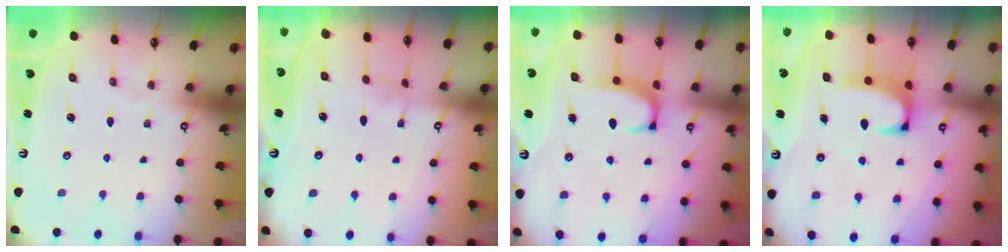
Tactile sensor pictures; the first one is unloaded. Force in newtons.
{"total": 0.8, "press": 0.6, "slide": 0.6}
{"total": 2.1, "press": 2.1, "slide": 0.6}
{"total": 2.2, "press": 2.0, "slide": 1.0}